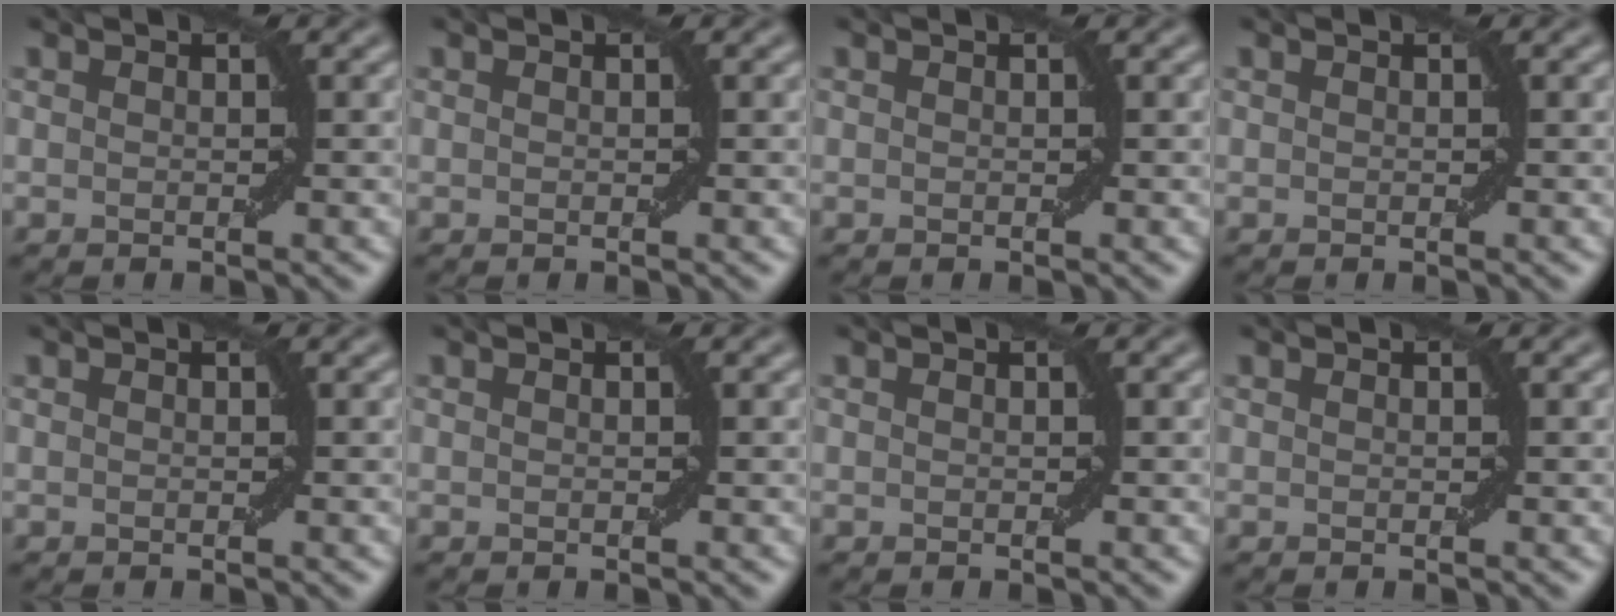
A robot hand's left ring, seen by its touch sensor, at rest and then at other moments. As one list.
[{"total": 0.0}, {"total": 0.0}, {"total": 0.0}, {"total": 0.0}, {"total": 0.0}, {"total": 0.0}, {"total": 0.0}]